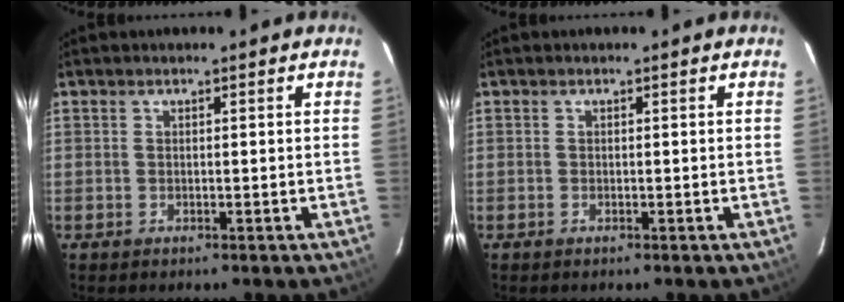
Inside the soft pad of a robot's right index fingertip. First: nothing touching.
{"total": 0.0}